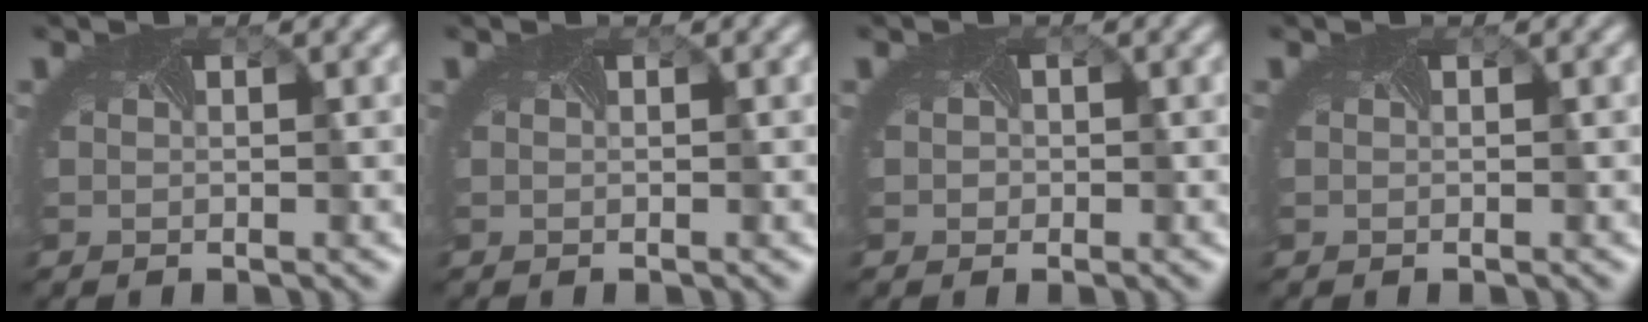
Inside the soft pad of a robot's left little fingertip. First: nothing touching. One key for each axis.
{"total": 0.0}
{"total": 1.2, "fx": 0.1, "fy": 1.1, "fz": 0.5, "tx": -0.003, "ty": 0.002, "tz": -0.004}
{"total": 0.0}